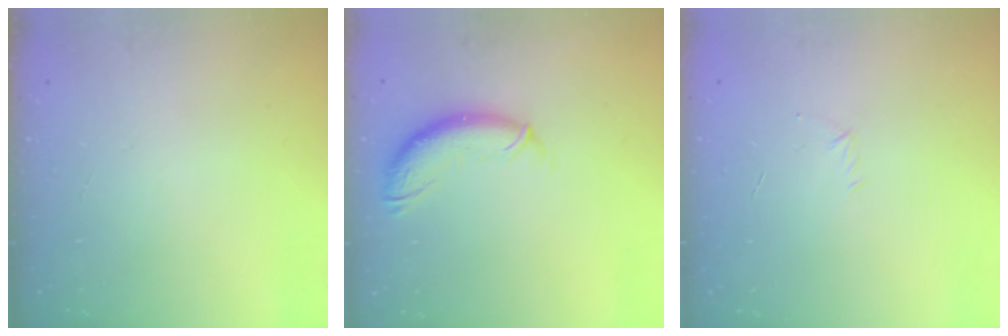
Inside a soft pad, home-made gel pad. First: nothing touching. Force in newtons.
{"total": 10.4, "press": 10.3, "slide": 0.9}
{"total": 2.9, "press": 2.8, "slide": 0.7}